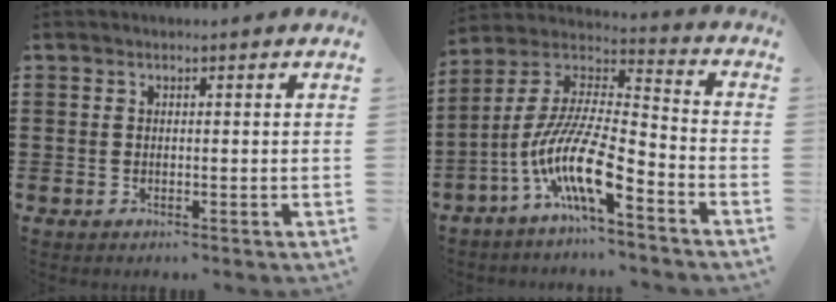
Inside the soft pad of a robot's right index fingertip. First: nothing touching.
{"total": 13.3, "force": [-8.0, 2.6, 10.4], "torque": [-0.233, -0.014, -0.158]}